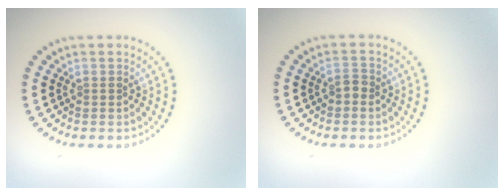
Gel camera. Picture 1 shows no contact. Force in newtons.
{"total": 0.8, "press": 0.8, "slide": 0.2}